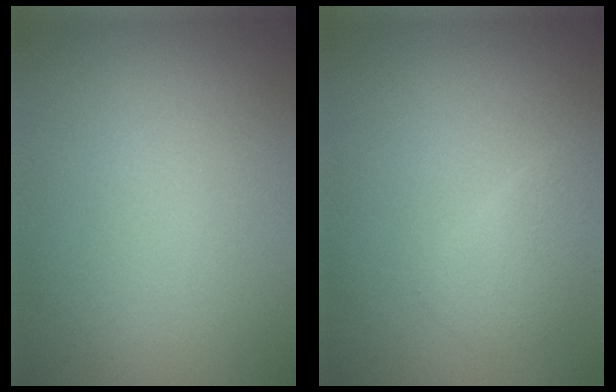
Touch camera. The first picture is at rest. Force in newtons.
{"total": 1.7, "press": 1.7, "slide": 0.1}